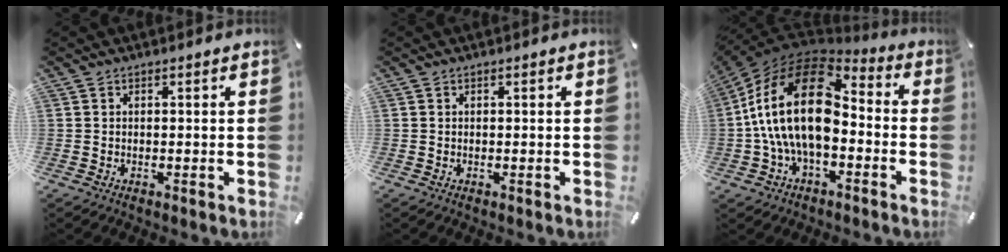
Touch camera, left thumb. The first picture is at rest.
{"total": 0.0}
{"total": 23.4, "force": [-0.4, 13.9, 18.8], "torque": [-0.386, 0.023, -0.008]}